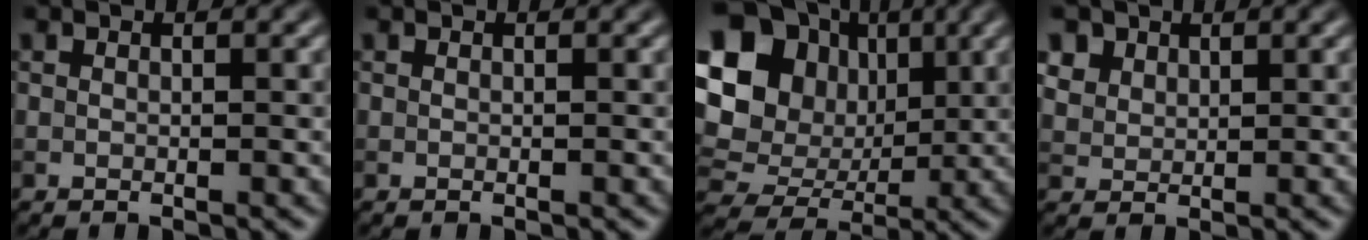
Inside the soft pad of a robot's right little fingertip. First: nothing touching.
{"total": 0.0}
{"total": 15.9, "force": [4.0, 13.5, 7.3], "torque": [-0.184, 0.032, 0.063]}
{"total": 3.3, "force": [2.2, 2.2, 1.1], "torque": [-0.043, 0.002, 0.051]}